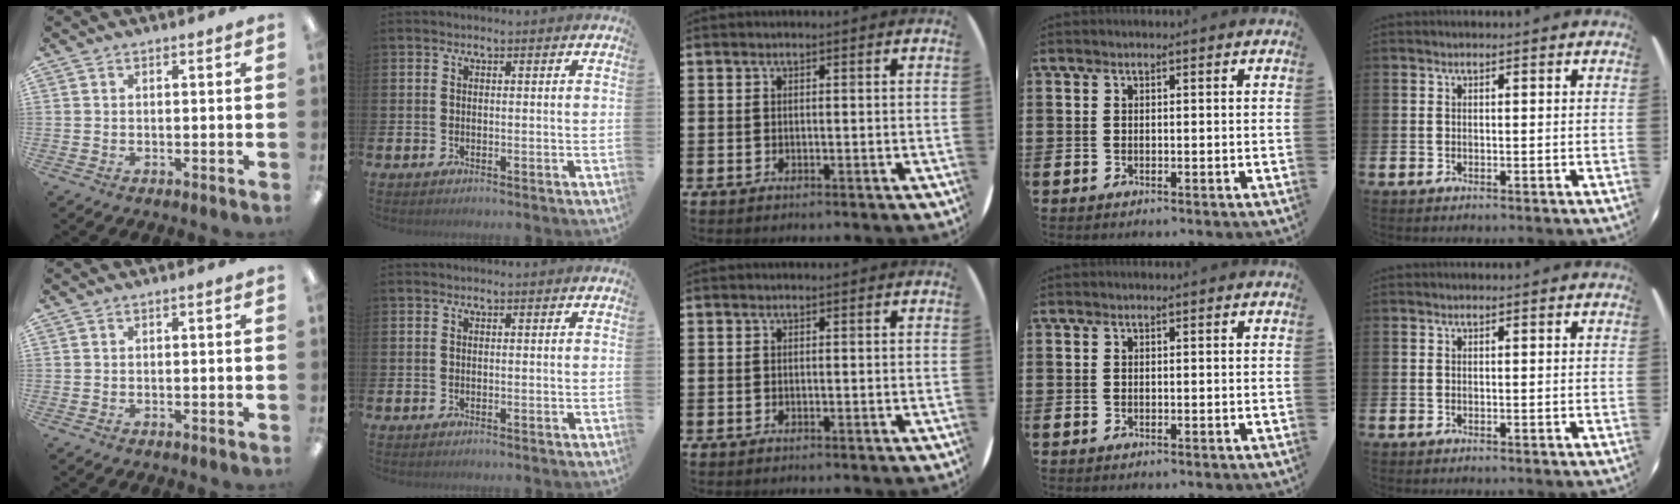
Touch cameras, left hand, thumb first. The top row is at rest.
{}